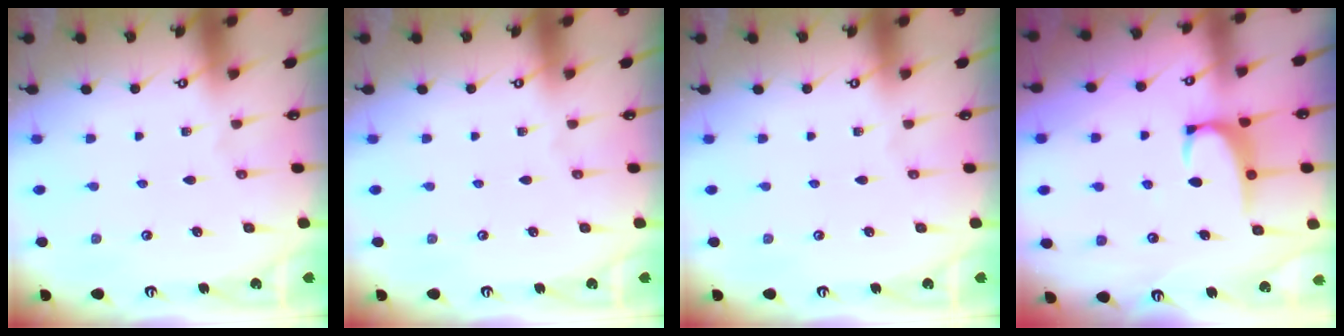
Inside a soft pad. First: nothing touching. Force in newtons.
{"total": 0.0}
{"total": 0.0}
{"total": 2.3, "press": 2.2, "slide": 0.7}